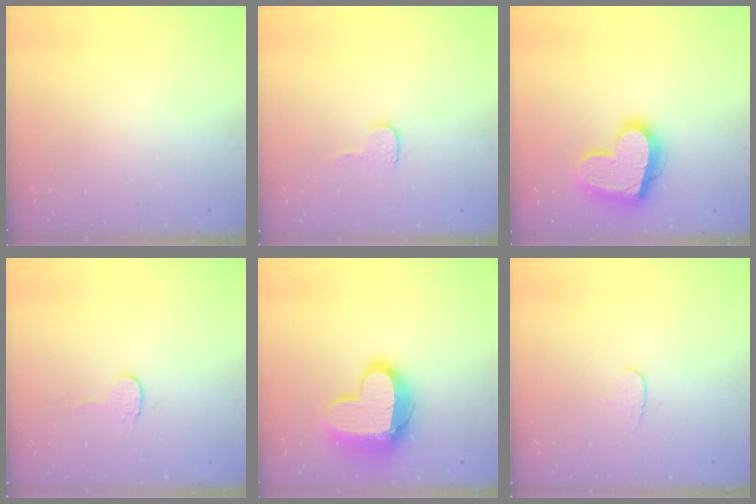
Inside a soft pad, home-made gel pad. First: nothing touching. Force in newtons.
{"total": 3.6, "press": 3.6, "slide": 0.3}
{"total": 17.0, "press": 16.9, "slide": 1.4}
{"total": 3.2, "press": 3.2, "slide": 0.3}
{"total": 15.4, "press": 15.4, "slide": 1.1}
{"total": 3.9, "press": 3.8, "slide": 0.4}